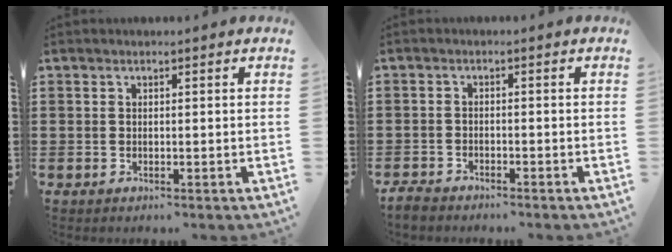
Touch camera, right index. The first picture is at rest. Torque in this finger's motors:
{"motor_torque": [-1.13, 1.01, -1.05, -0.21]}